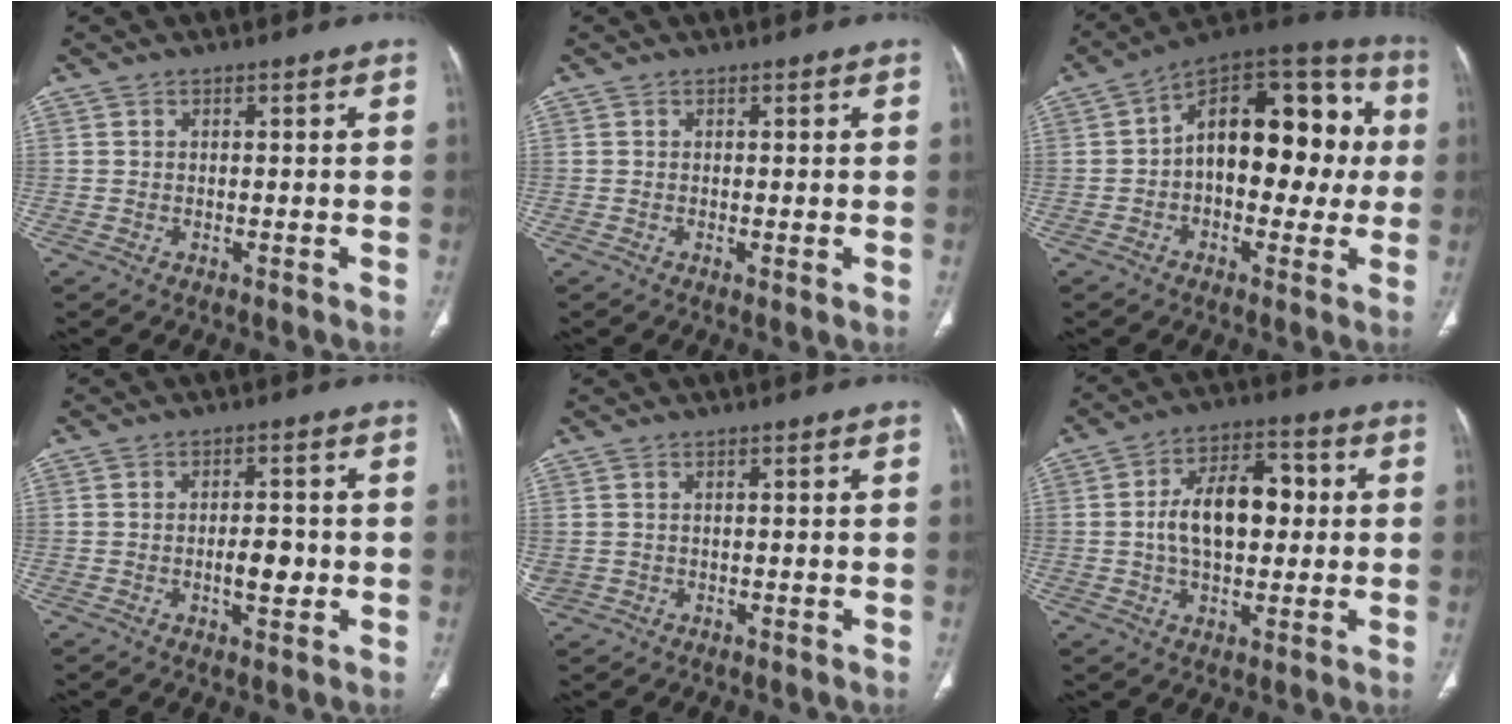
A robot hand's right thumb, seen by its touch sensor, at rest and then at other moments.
{"total": 0.8, "force": [-0.1, 0.2, 0.8], "torque": [-0.019, -0.004, -0.003]}
{"total": 20.5, "force": [1.1, 12.1, 16.5], "torque": [-0.191, 0.048, 0.006]}
{"total": 4.6, "force": [-0.8, 2.2, 4.0], "torque": [-0.053, 0.002, -0.012]}
{"total": 1.9, "force": [0.7, 1.1, 1.4], "torque": [-0.047, 0.007, 0.027]}
{"total": 13.1, "force": [0.8, 7.8, 10.5], "torque": [-0.152, 0.025, 0.009]}